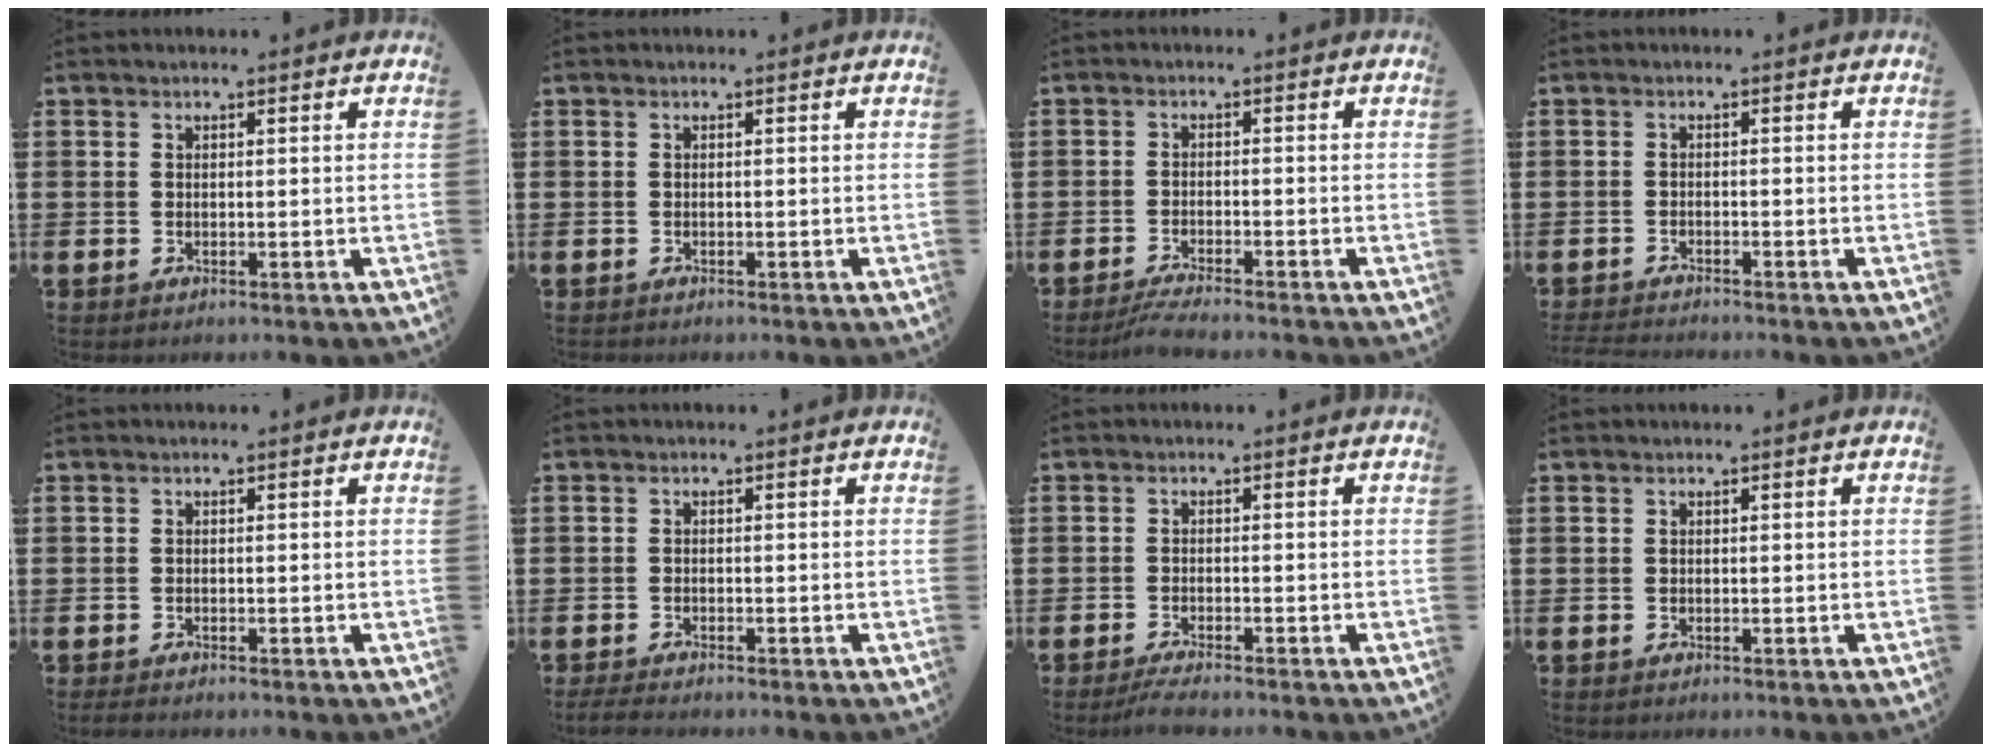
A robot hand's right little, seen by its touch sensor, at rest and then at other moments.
{"total": 0.0}
{"total": 2.4, "force": [-2.2, -0.2, 1.0], "torque": [-0.015, 0.001, -0.041]}
{"total": 1.3, "force": [-1.3, -0.1, 0.1], "torque": [-0.004, 0.002, -0.025]}
{"total": 0.6, "force": [-0.4, 0.1, 0.4], "torque": [-0.008, 0.000, -0.008]}
{"total": 1.1, "force": [-0.9, 0.1, 0.6], "torque": [-0.013, -0.001, -0.017]}
{"total": 1.8, "force": [-1.5, 0.0, 0.9], "torque": [-0.015, 0.003, -0.029]}
{"total": 0.0}